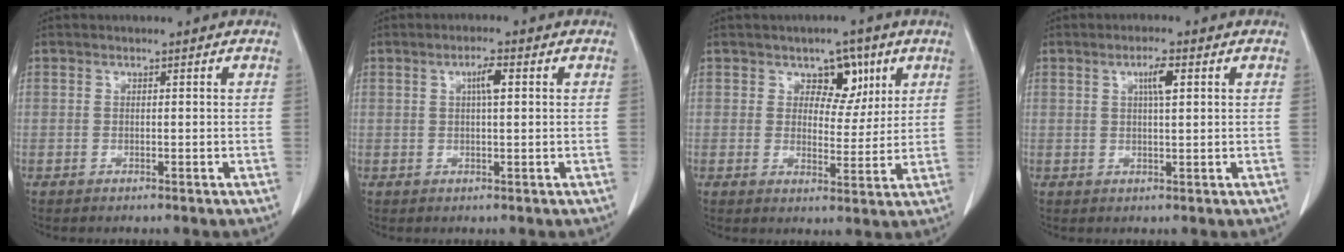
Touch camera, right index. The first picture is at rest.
{"total": 2.9, "force": [0.8, 0.4, 2.7], "torque": [-0.049, 0.003, 0.012]}
{"total": 5.8, "force": [3.0, 3.7, 3.4], "torque": [-0.036, 0.005, 0.044]}
{"total": 3.3, "force": [1.2, 0.4, 3.0], "torque": [-0.053, 0.001, 0.019]}